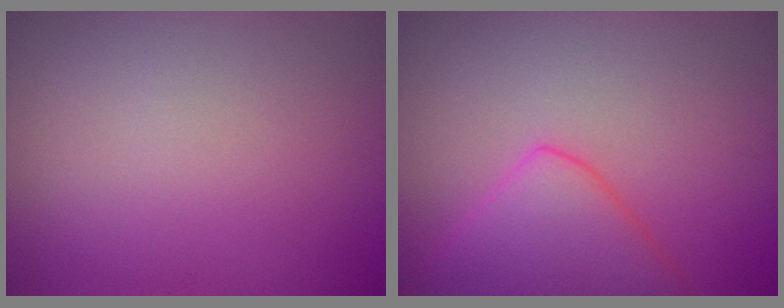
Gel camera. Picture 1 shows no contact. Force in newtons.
{"total": 5.2, "press": 5.2, "slide": 0.4}